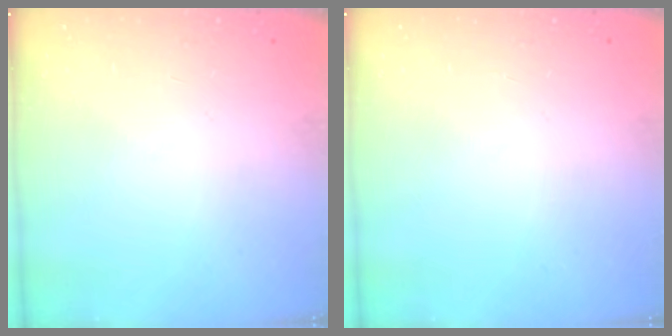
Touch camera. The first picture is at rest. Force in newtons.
{"total": 0.0}